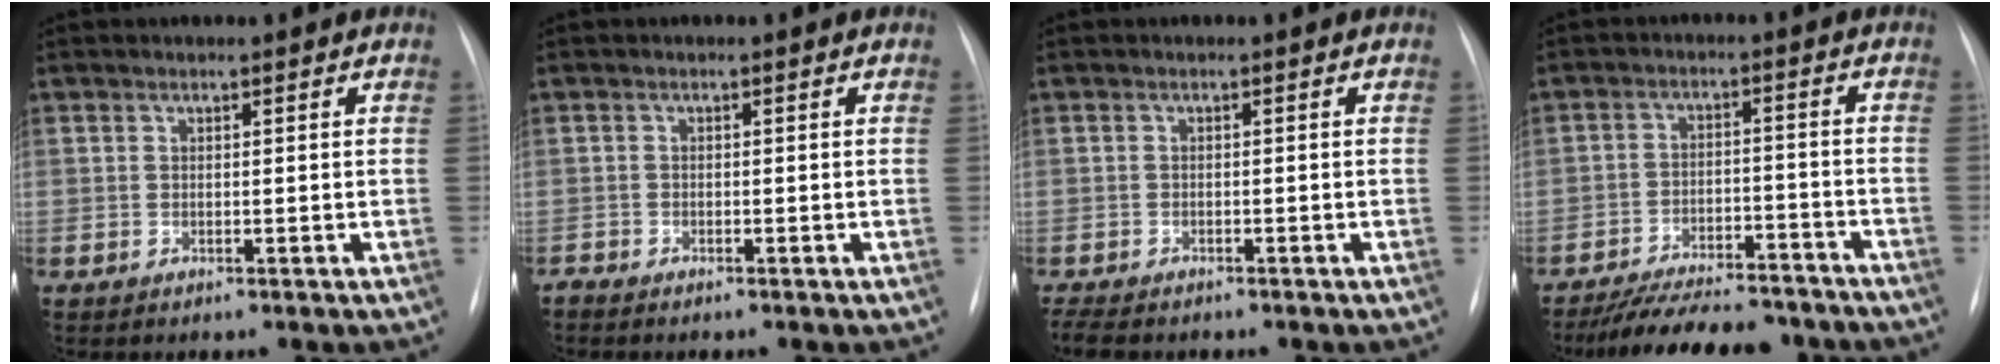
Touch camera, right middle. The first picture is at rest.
{"total": 0.7, "force": [-0.7, 0.1, 0.0], "torque": [0.002, -0.002, -0.011]}
{"total": 5.2, "force": [-4.3, 1.7, 2.4], "torque": [-0.041, -0.010, -0.063]}
{"total": 15.1, "force": [-13.5, 3.8, 5.8], "torque": [-0.093, 0.009, -0.192]}